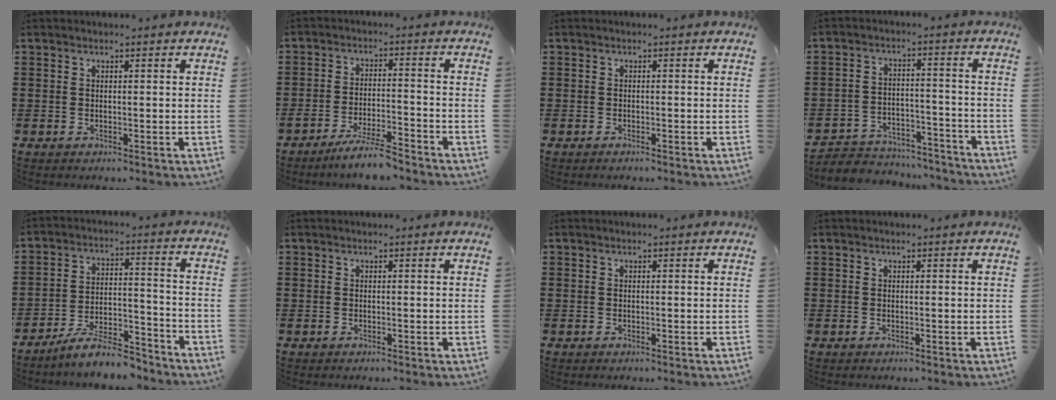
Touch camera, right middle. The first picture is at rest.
{"total": 5.8, "force": [-5.1, 0.2, 2.6], "torque": [-0.056, -0.008, -0.098]}
{"total": 0.6, "force": [-0.5, 0.1, 0.2], "torque": [-0.006, -0.001, -0.010]}
{"total": 4.6, "force": [-4.5, 1.0, 0.2], "torque": [-0.007, 0.011, -0.095]}
{"total": 8.6, "force": [-7.7, 1.2, 3.8], "torque": [-0.068, 0.015, -0.145]}
{"total": 0.0}
{"total": 0.0}
{"total": 0.0}